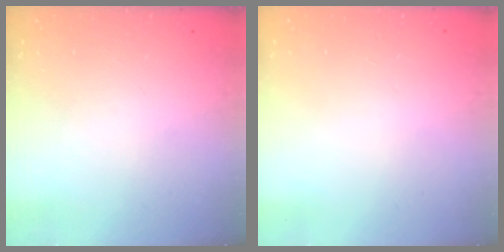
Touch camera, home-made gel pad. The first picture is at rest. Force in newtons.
{"total": 2.4, "press": 2.4, "slide": 0.2}